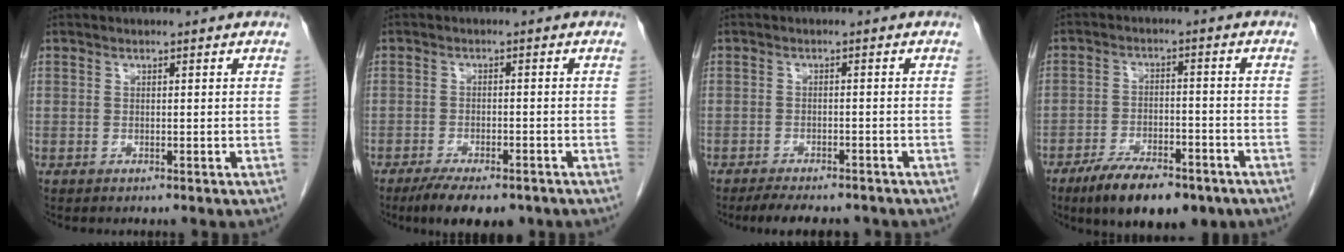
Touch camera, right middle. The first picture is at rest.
{"total": 8.9, "force": [-6.7, 2.8, 5.1], "torque": [-0.077, -0.012, -0.098]}
{"total": 8.1, "force": [-7.0, 2.2, 3.4], "torque": [-0.053, -0.007, -0.096]}
{"total": 11.5, "force": [-8.1, 4.0, 7.1], "torque": [-0.112, -0.009, -0.130]}